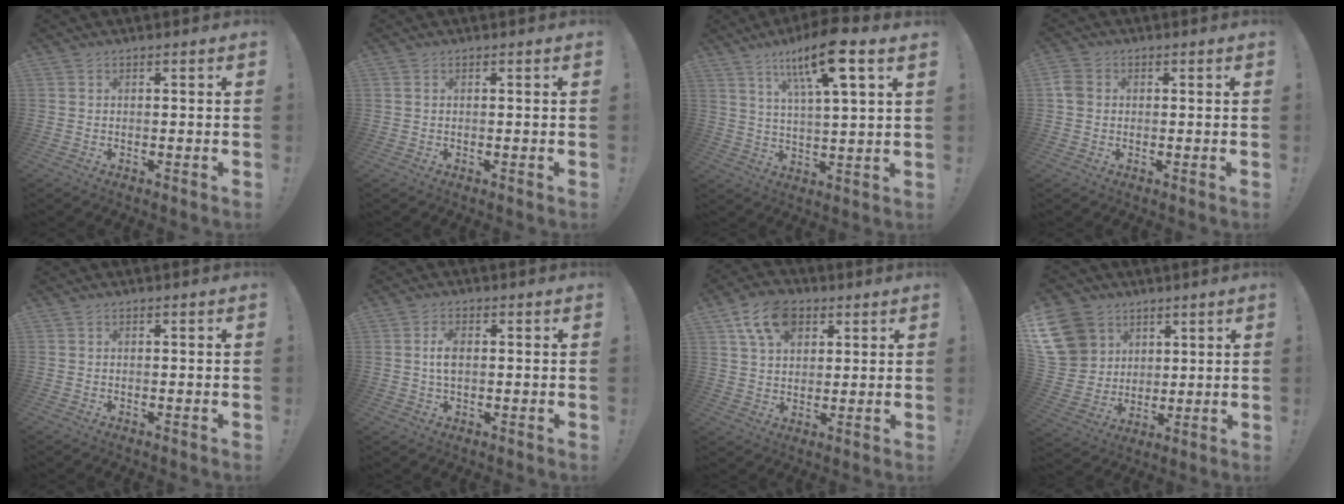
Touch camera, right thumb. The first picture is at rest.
{"total": 0.0}
{"total": 13.9, "force": [7.7, 2.2, 11.3], "torque": [-0.188, -0.032, 0.118]}
{"total": 4.0, "force": [0.3, 3.4, 2.1], "torque": [-0.039, 0.007, 0.009]}
{"total": 0.0}
{"total": 5.6, "force": [0.7, 3.7, 4.1], "torque": [-0.057, 0.002, 0.010]}
{"total": 12.7, "force": [6.2, 8.6, 7.0], "torque": [-0.113, -0.015, 0.119]}
{"total": 16.5, "force": [6.2, 13.8, 6.7], "torque": [-0.115, -0.024, 0.140]}